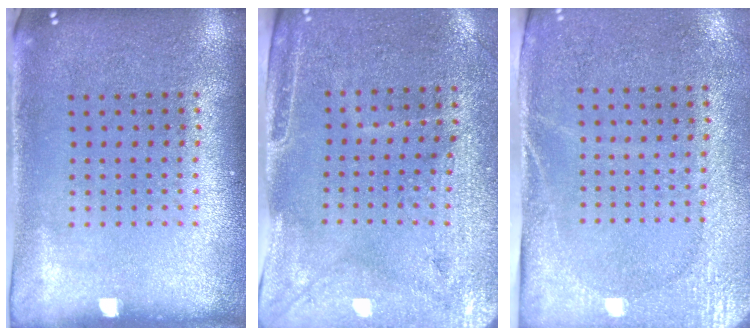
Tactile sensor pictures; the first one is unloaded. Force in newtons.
{"total": 3.1, "press": 2.8, "slide": 1.4}
{"total": 2.7, "press": 2.3, "slide": 1.4}